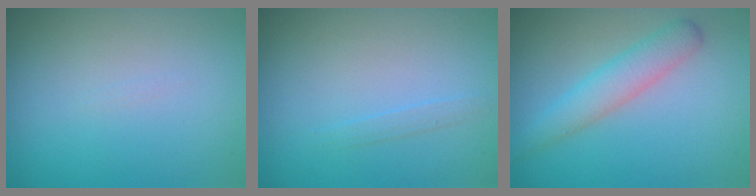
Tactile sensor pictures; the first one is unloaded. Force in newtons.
{"total": 0.7, "press": 0.7, "slide": 0.0}
{"total": 3.1, "press": 3.1, "slide": 0.0}